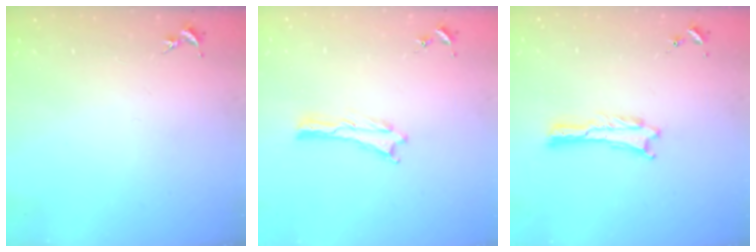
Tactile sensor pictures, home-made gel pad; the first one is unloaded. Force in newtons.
{"total": 0.0}
{"total": 0.0}